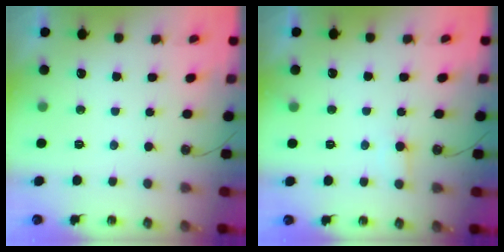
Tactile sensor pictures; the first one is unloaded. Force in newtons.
{"total": 4.0, "press": 4.0, "slide": 0.4}